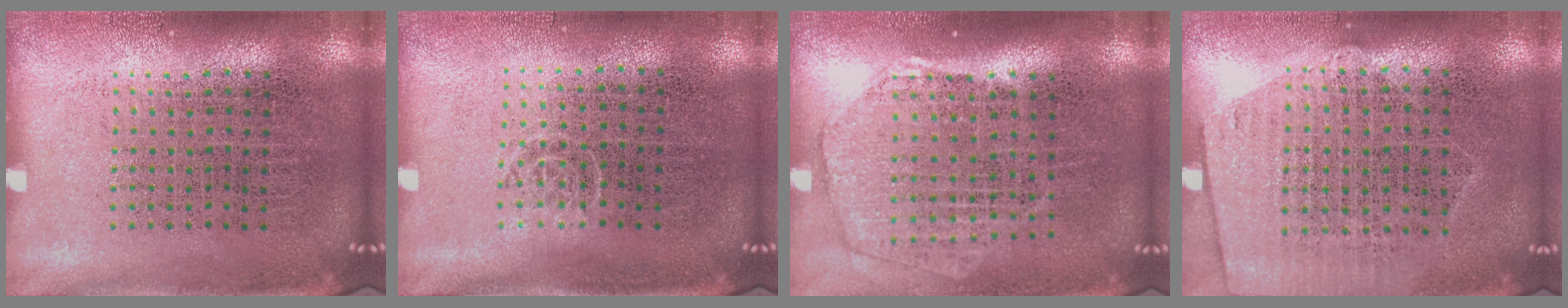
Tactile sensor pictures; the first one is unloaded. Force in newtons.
{"total": 0.6, "press": 0.4, "slide": 0.5}
{"total": 1.9, "press": 1.7, "slide": 0.8}
{"total": 1.3, "press": 1.1, "slide": 0.6}